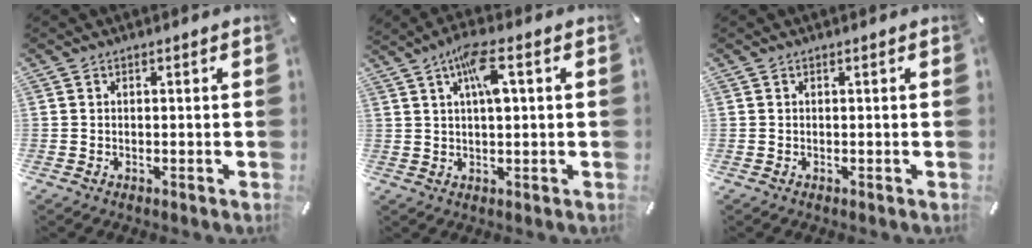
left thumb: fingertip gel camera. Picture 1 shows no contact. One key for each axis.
{"total": 7.9, "fx": 2.8, "fy": 2.5, "fz": 7.0, "tx": -0.134, "ty": 0.004, "tz": 0.045}
{"total": 0.0}